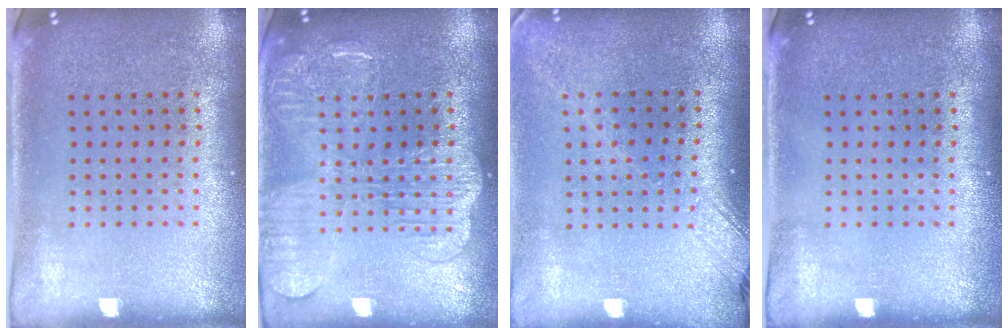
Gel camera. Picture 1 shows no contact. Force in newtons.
{"total": 3.9, "press": 3.9, "slide": 0.5}
{"total": 2.1, "press": 1.6, "slide": 1.4}
{"total": 0.0}